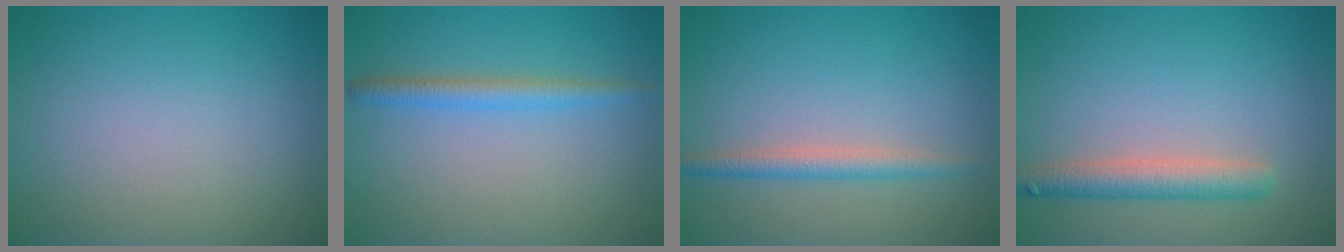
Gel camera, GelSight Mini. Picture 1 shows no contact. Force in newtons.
{"total": 2.1, "press": 2.1, "slide": 0.2}
{"total": 2.2, "press": 2.2, "slide": 0.0}
{"total": 3.3, "press": 3.3, "slide": 0.2}